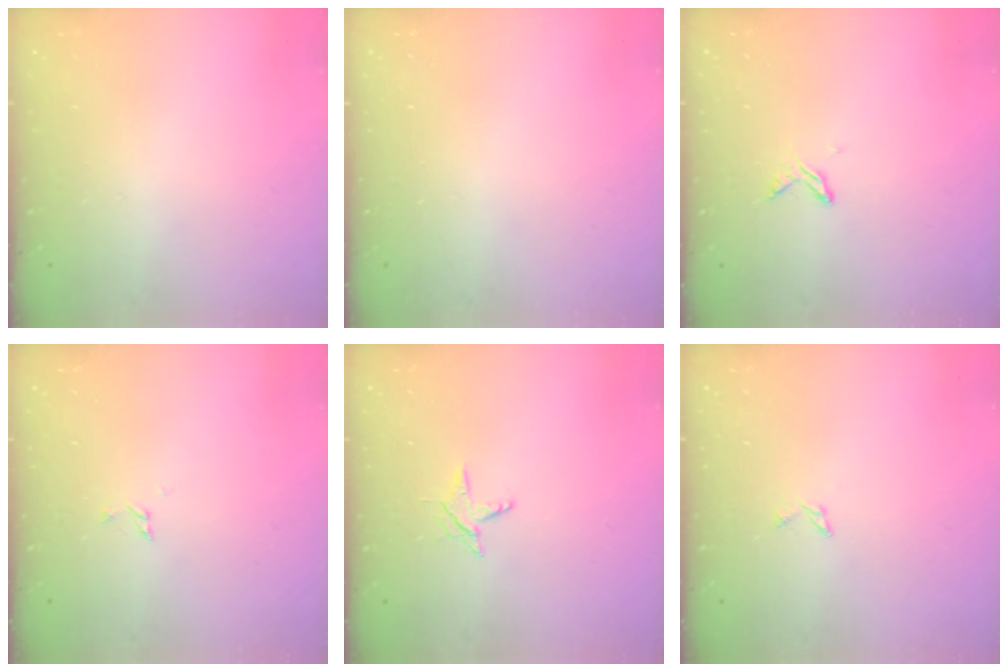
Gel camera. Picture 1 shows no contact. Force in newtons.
{"total": 0.0}
{"total": 3.9, "press": 3.8, "slide": 0.4}
{"total": 3.3, "press": 3.3, "slide": 0.3}
{"total": 4.1, "press": 4.0, "slide": 0.5}
{"total": 1.8, "press": 1.7, "slide": 0.3}